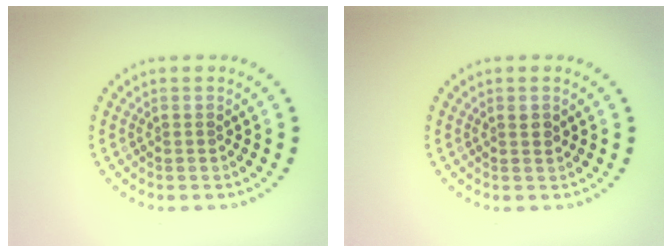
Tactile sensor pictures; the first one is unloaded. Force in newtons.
{"total": 0.8, "press": 0.7, "slide": 0.2}